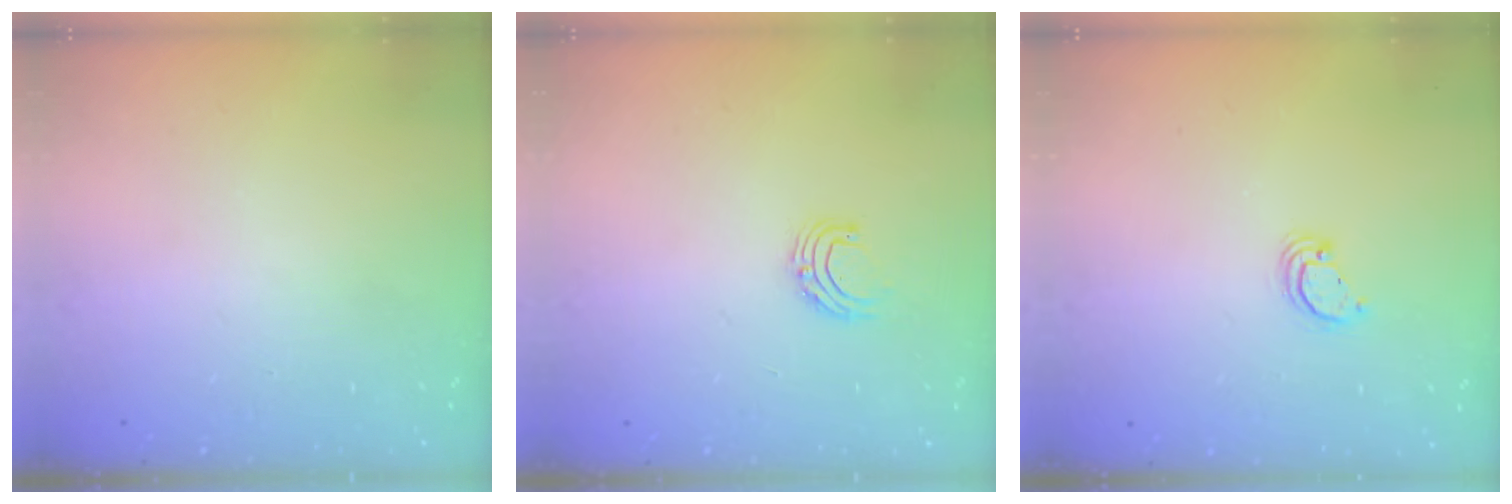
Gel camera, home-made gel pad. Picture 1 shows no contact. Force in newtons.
{"total": 5.5, "press": 5.5, "slide": 0.6}
{"total": 2.9, "press": 2.9, "slide": 0.1}